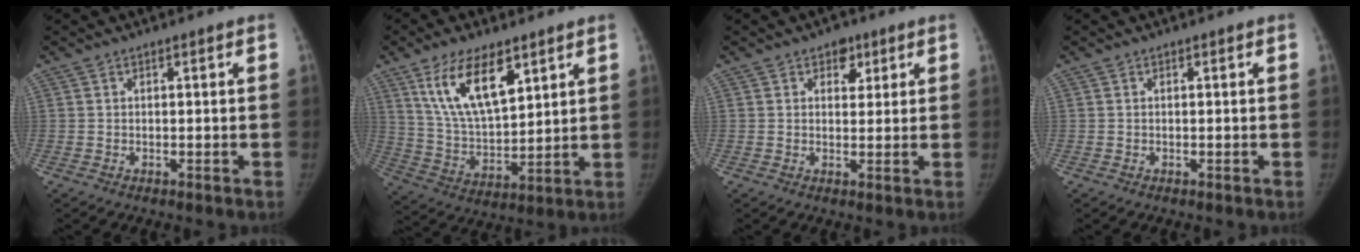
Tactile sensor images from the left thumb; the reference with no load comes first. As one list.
[{"total": 15.0, "force": [8.0, 6.6, 10.8], "torque": [-0.171, -0.036, 0.161]}, {"total": 3.6, "force": [1.9, 2.6, 1.6], "torque": [0.004, -0.007, 0.024]}, {"total": 0.0}]